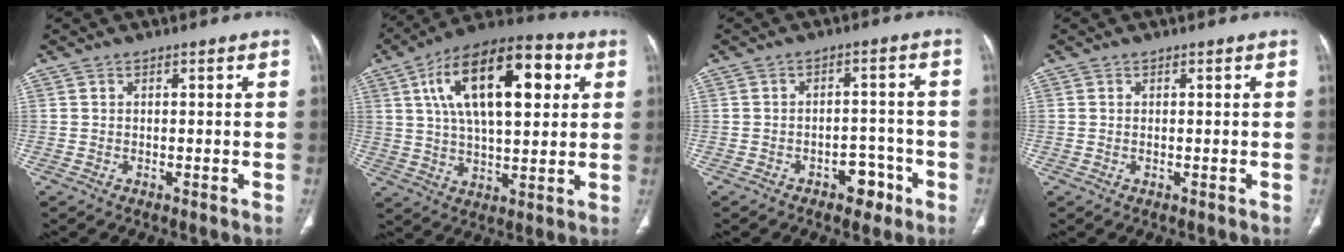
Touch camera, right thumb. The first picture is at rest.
{"total": 22.1, "force": [6.7, 10.1, 18.5], "torque": [-0.290, 0.012, 0.102]}
{"total": 5.2, "force": [-3.0, 3.2, 2.7], "torque": [-0.017, 0.032, -0.040]}
{"total": 0.0}